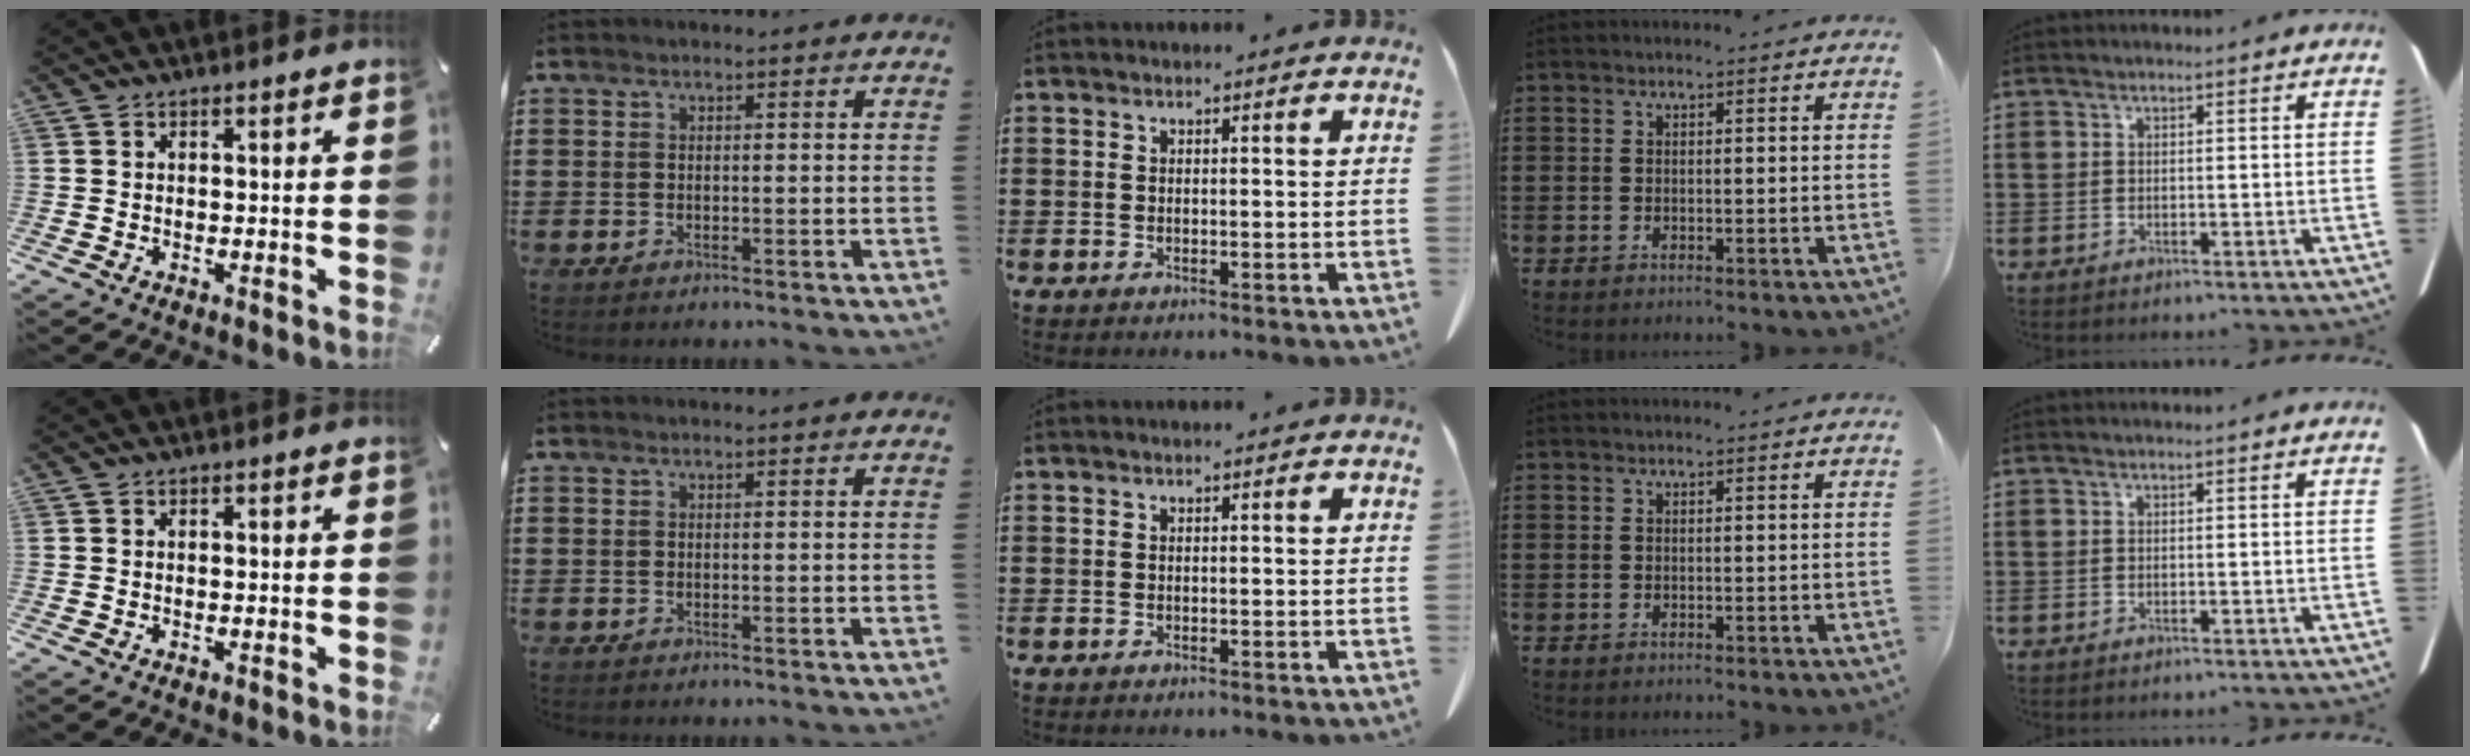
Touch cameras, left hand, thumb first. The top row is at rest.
{}